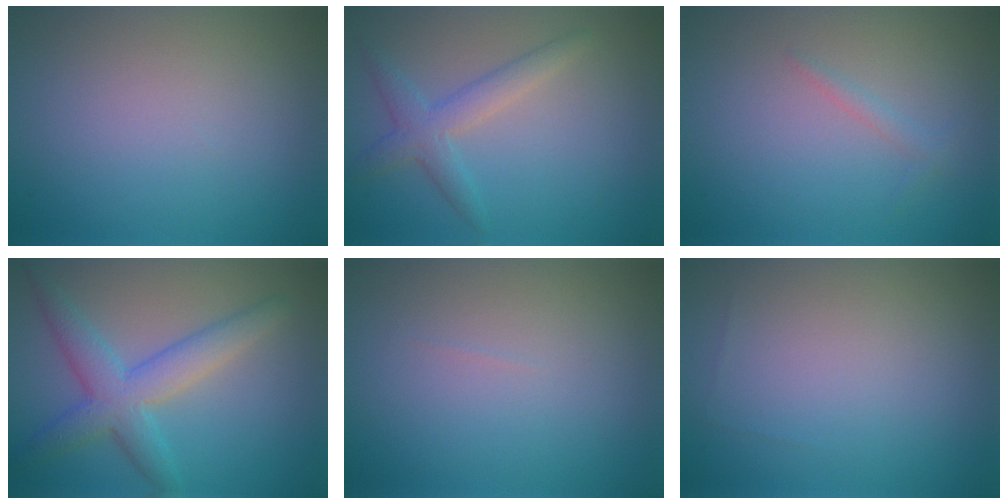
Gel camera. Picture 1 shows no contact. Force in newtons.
{"total": 3.0, "press": 3.0, "slide": 0.1}
{"total": 1.0, "press": 1.0, "slide": 0.1}
{"total": 5.1, "press": 5.1, "slide": 0.1}
{"total": 0.0}
{"total": 0.0}